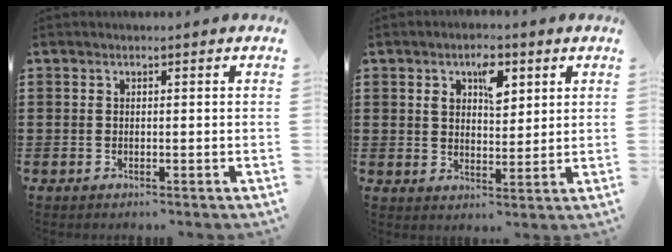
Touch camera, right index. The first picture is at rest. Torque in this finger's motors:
{"motor_torque": [0.61, 0.49, 0.31, 0.06]}